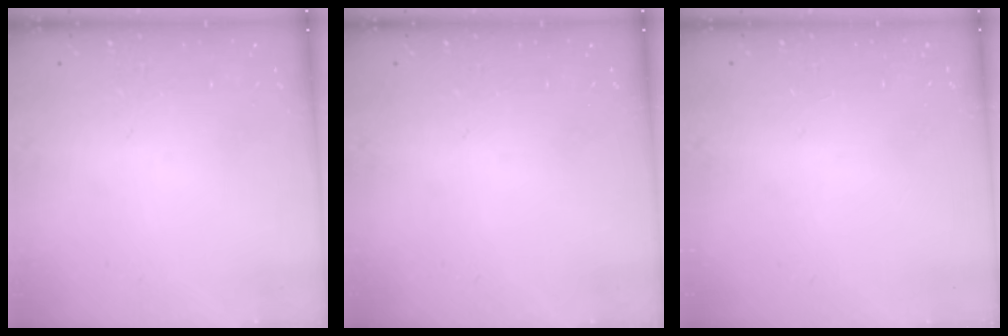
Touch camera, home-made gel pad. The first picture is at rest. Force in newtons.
{"total": 0.0}
{"total": 1.1, "press": 0.8, "slide": 0.7}